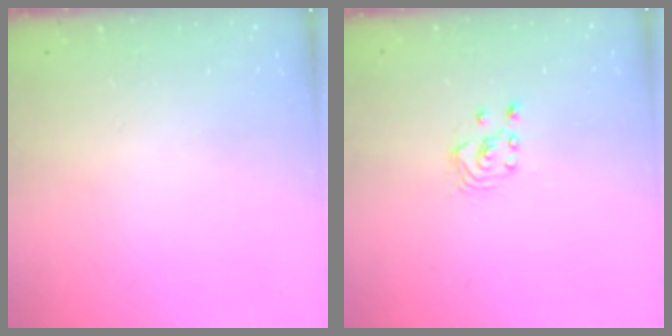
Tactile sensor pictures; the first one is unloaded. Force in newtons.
{"total": 2.1, "press": 2.1, "slide": 0.3}